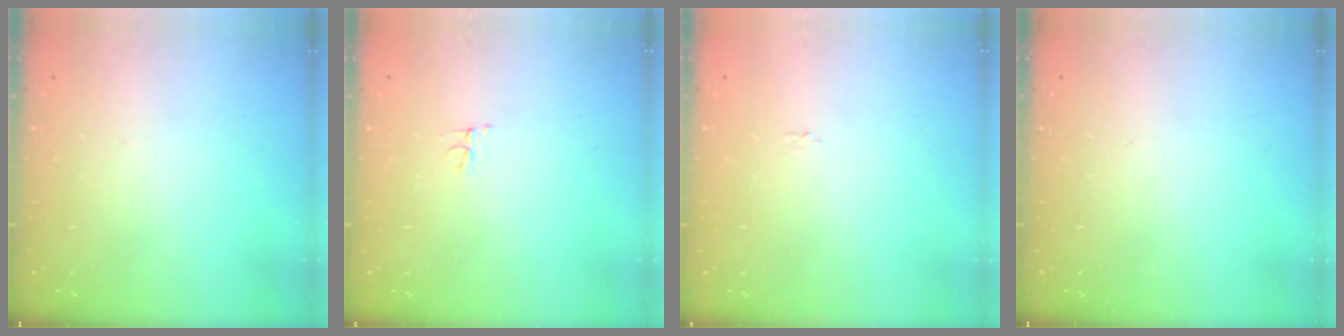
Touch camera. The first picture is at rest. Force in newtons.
{"total": 3.9, "press": 3.9, "slide": 0.3}
{"total": 0.8, "press": 0.8, "slide": 0.2}
{"total": 0.0}